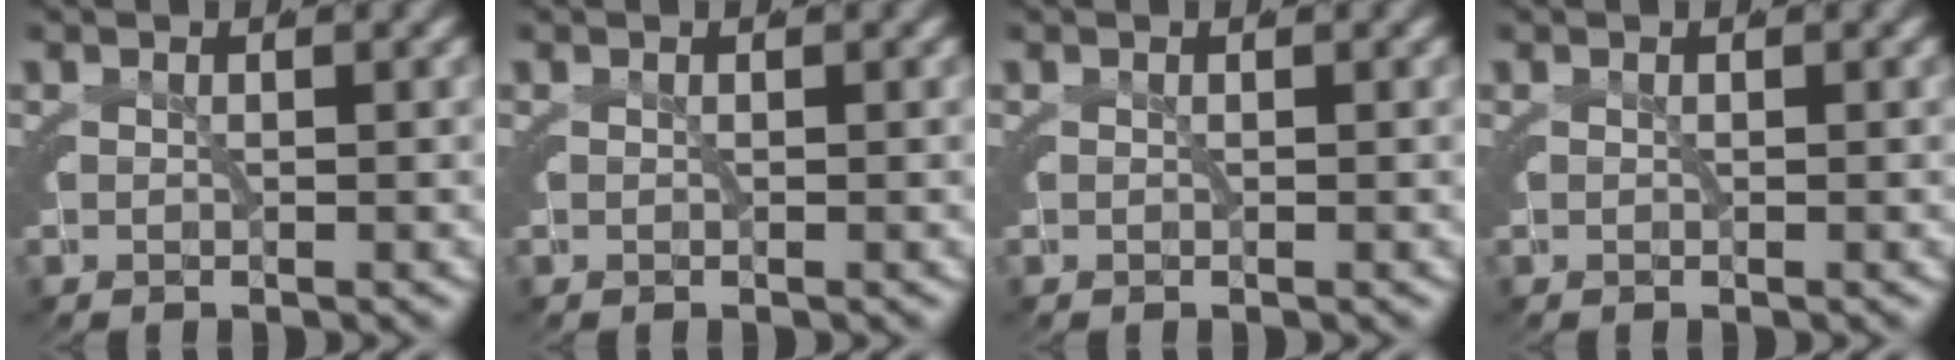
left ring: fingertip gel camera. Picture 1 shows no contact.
{"total": 0.0}
{"total": 0.0}
{"total": 0.0}